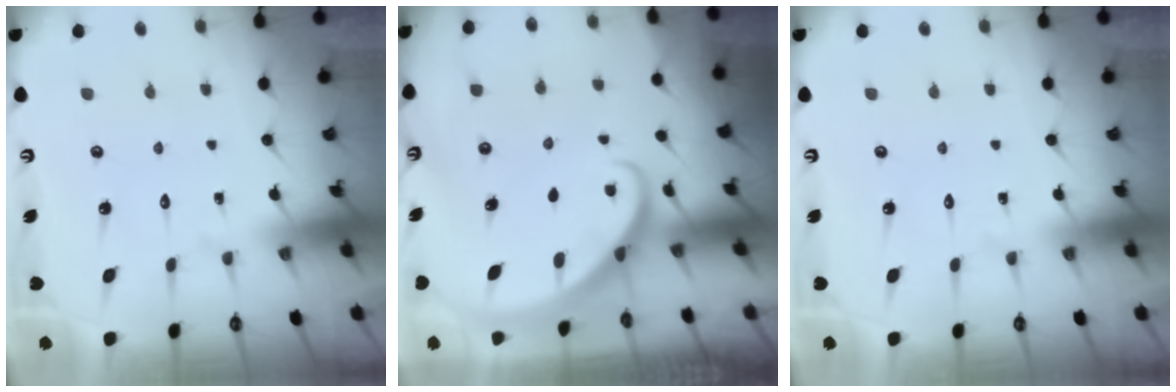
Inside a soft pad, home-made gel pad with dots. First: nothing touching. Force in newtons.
{"total": 2.7, "press": 2.7, "slide": 0.2}
{"total": 0.0}